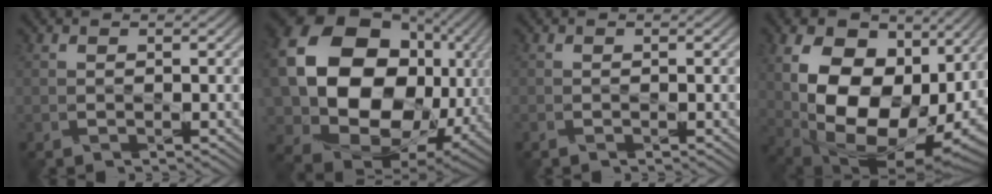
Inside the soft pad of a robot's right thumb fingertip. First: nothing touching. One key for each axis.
{"total": 22.2, "fx": 2.2, "fy": 17.7, "fz": 13.2, "tx": -0.332, "ty": -0.036, "tz": 0.084}
{"total": 0.5, "fx": -0.5, "fy": 0.1, "fz": 0.2, "tx": -0.003, "ty": -0.003, "tz": -0.008}
{"total": 19.2, "fx": 2.8, "fy": 13.3, "fz": 13.6, "tx": -0.256, "ty": -0.017, "tz": 0.066}